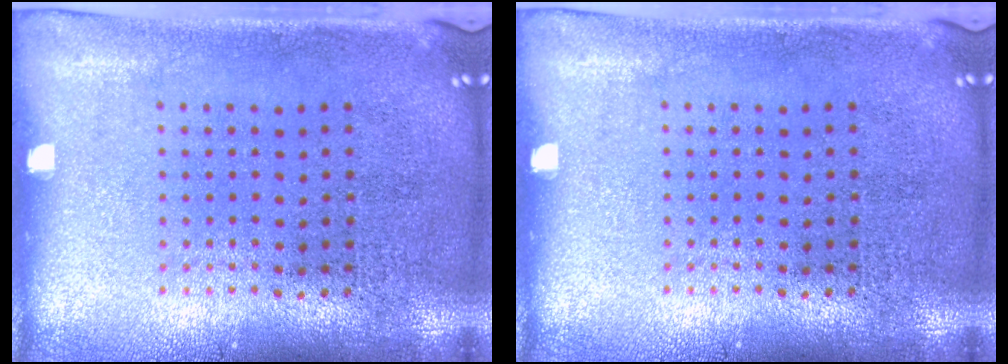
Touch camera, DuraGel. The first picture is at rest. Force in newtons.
{"total": 0.0}